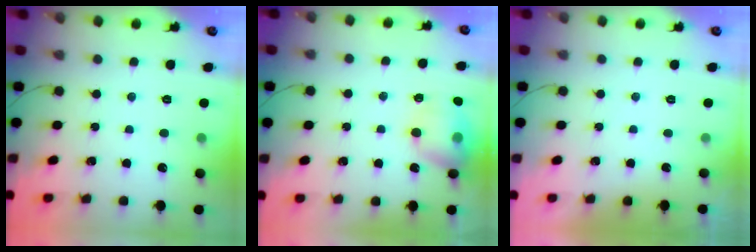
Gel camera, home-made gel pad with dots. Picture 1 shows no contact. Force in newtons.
{"total": 14.0, "press": 13.9, "slide": 1.8}
{"total": 0.0}